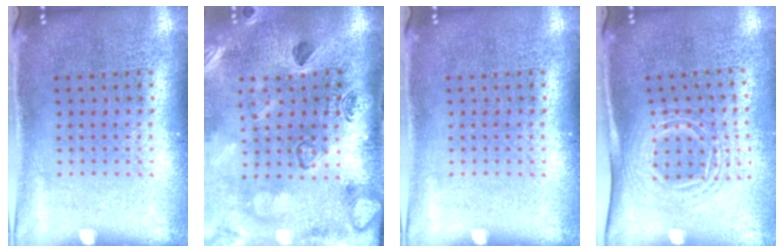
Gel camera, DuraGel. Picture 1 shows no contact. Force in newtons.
{"total": 2.7, "press": 2.5, "slide": 1.0}
{"total": 0.0}
{"total": 1.6, "press": 1.2, "slide": 1.1}